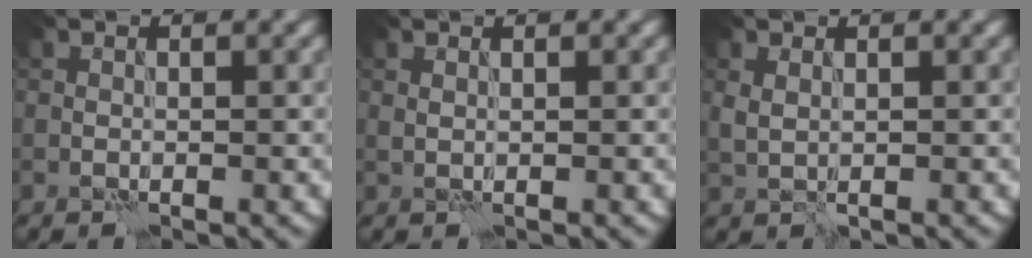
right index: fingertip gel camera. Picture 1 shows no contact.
{"total": 0.0}
{"total": 1.0, "force": [0.4, 0.5, 0.7], "torque": [-0.022, 0.000, 0.012]}